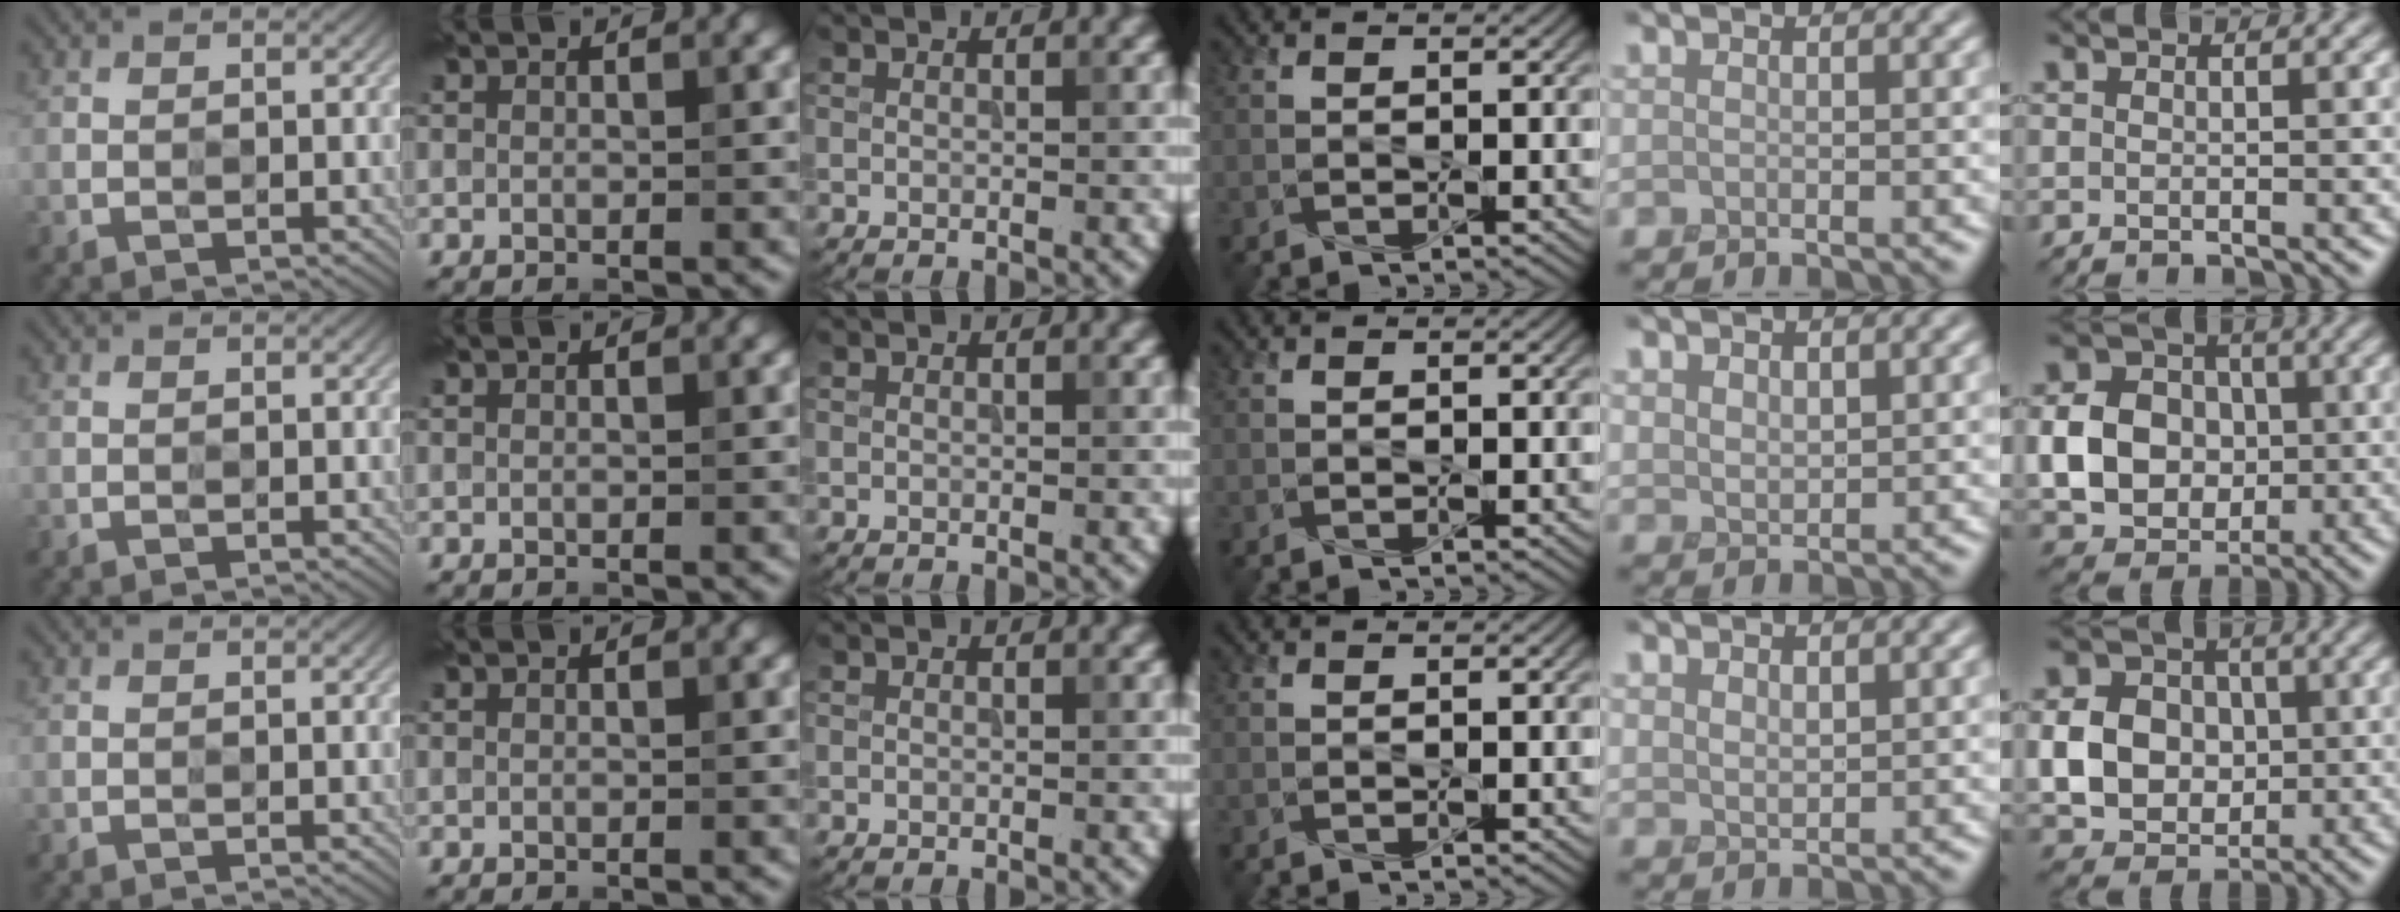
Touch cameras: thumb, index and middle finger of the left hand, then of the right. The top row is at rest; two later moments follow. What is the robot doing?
{"motion": "press", "object": "gel pad"}